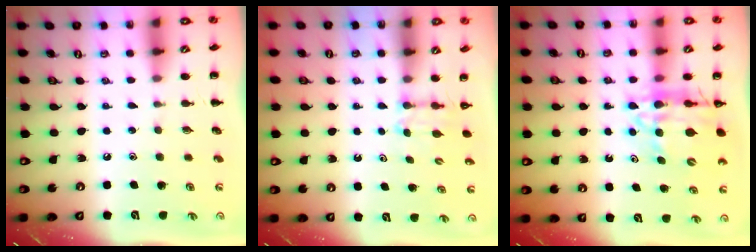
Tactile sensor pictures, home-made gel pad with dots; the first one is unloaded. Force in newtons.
{"total": 2.6, "press": 2.4, "slide": 1.0}
{"total": 13.7, "press": 13.2, "slide": 3.8}